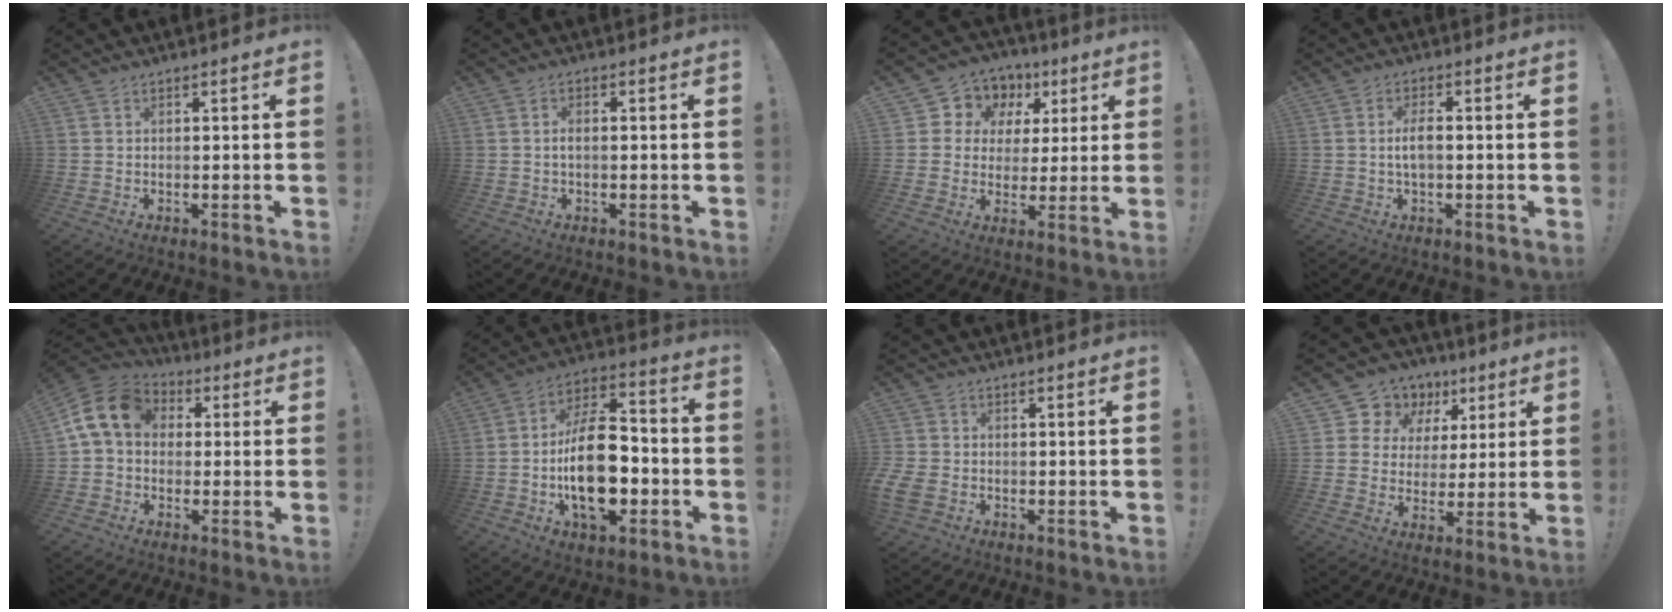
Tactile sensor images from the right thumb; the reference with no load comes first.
{"total": 2.1, "force": [-0.3, 0.8, 1.9], "torque": [-0.038, 0.007, -0.005]}
{"total": 8.8, "force": [2.6, 8.0, 2.4], "torque": [-0.036, -0.022, 0.054]}
{"total": 4.4, "force": [-0.4, 1.5, 4.1], "torque": [-0.092, 0.004, -0.011]}
{"total": 12.7, "force": [2.2, 9.6, 7.9], "torque": [-0.146, 0.015, 0.049]}
{"total": 22.2, "force": [-4.6, 12.3, 17.9], "torque": [-0.316, 0.022, -0.070]}
{"total": 4.6, "force": [-1.3, 3.7, 2.4], "torque": [-0.066, 0.001, -0.023]}
{"total": 10.0, "force": [4.4, 8.6, 2.5], "torque": [-0.046, -0.028, 0.092]}